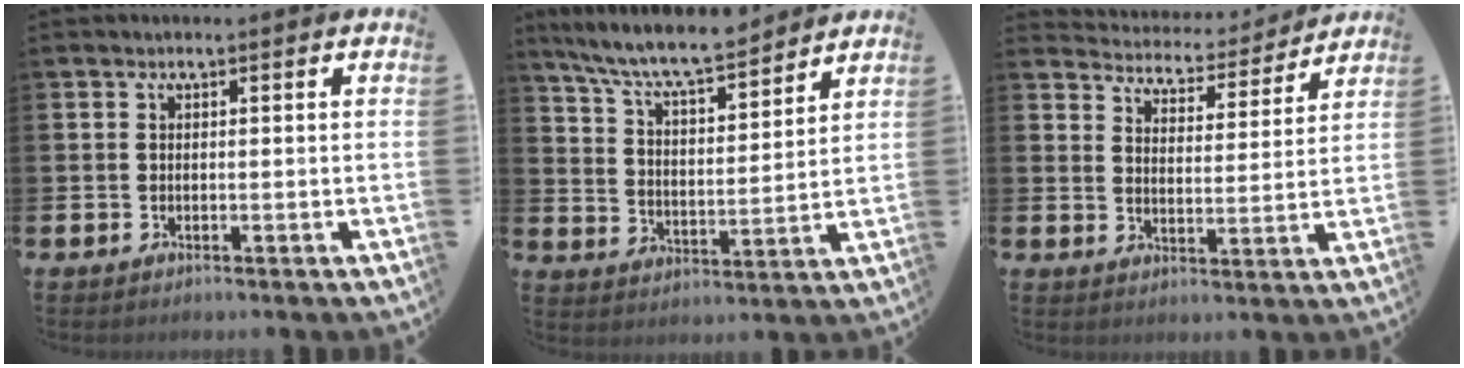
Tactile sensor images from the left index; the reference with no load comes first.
{"total": 8.8, "force": [8.2, 1.1, 2.9], "torque": [-0.088, -0.053, 0.144]}
{"total": 5.1, "force": [5.0, 0.9, 0.0], "torque": [-0.024, -0.042, 0.084]}